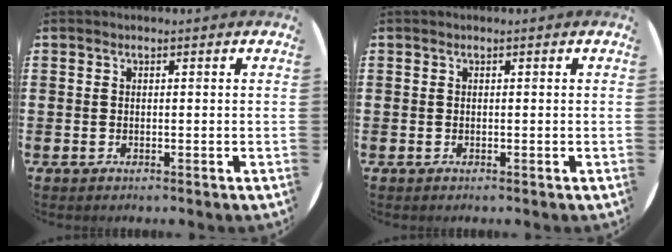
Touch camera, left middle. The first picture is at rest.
{"total": 0.0}